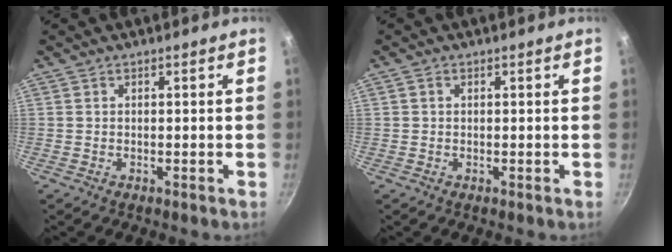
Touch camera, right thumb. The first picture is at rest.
{"total": 0.7, "force": [0.1, 0.6, 0.3], "torque": [-0.004, 0.005, 0.001]}